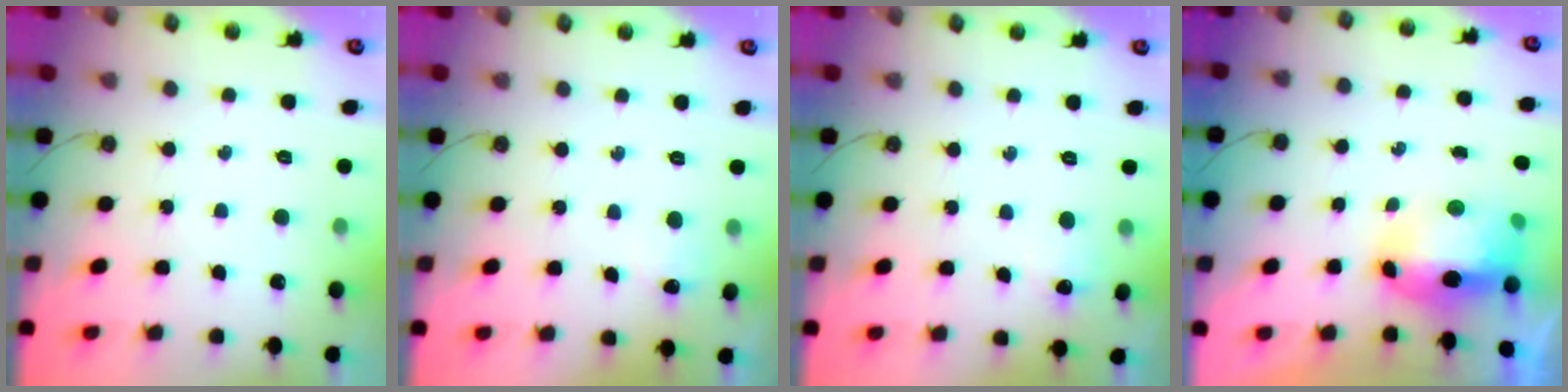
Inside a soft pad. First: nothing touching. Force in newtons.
{"total": 5.4, "press": 5.4, "slide": 0.7}
{"total": 5.2, "press": 5.2, "slide": 0.6}
{"total": 9.0, "press": 8.9, "slide": 1.7}